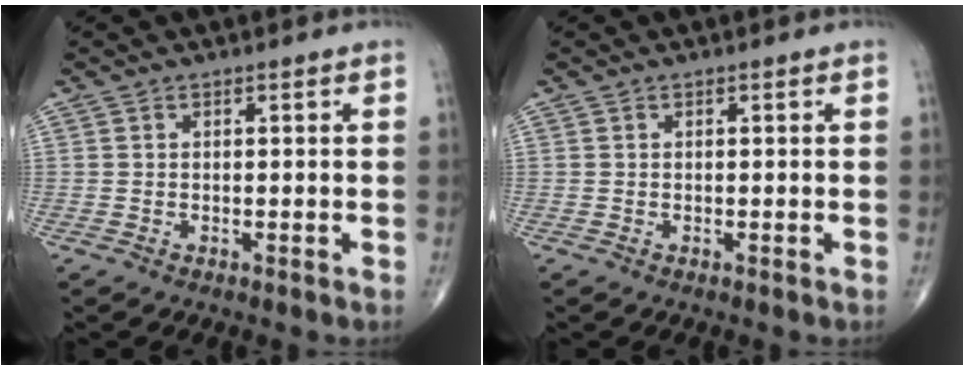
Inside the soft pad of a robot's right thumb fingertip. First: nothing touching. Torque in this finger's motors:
{"motor_torque": [0.02, -0.02, 0.02, 0.01, 0.00]}